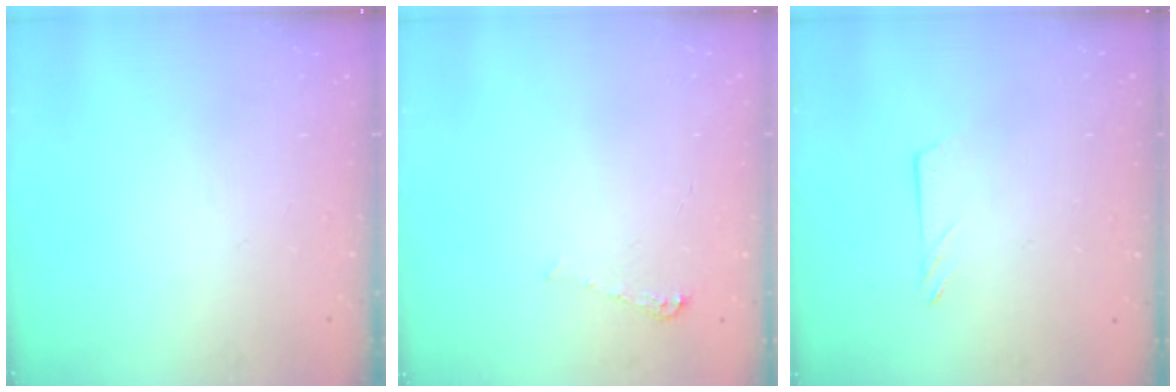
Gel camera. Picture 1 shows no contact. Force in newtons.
{"total": 4.4, "press": 4.4, "slide": 0.5}
{"total": 3.9, "press": 3.8, "slide": 0.6}